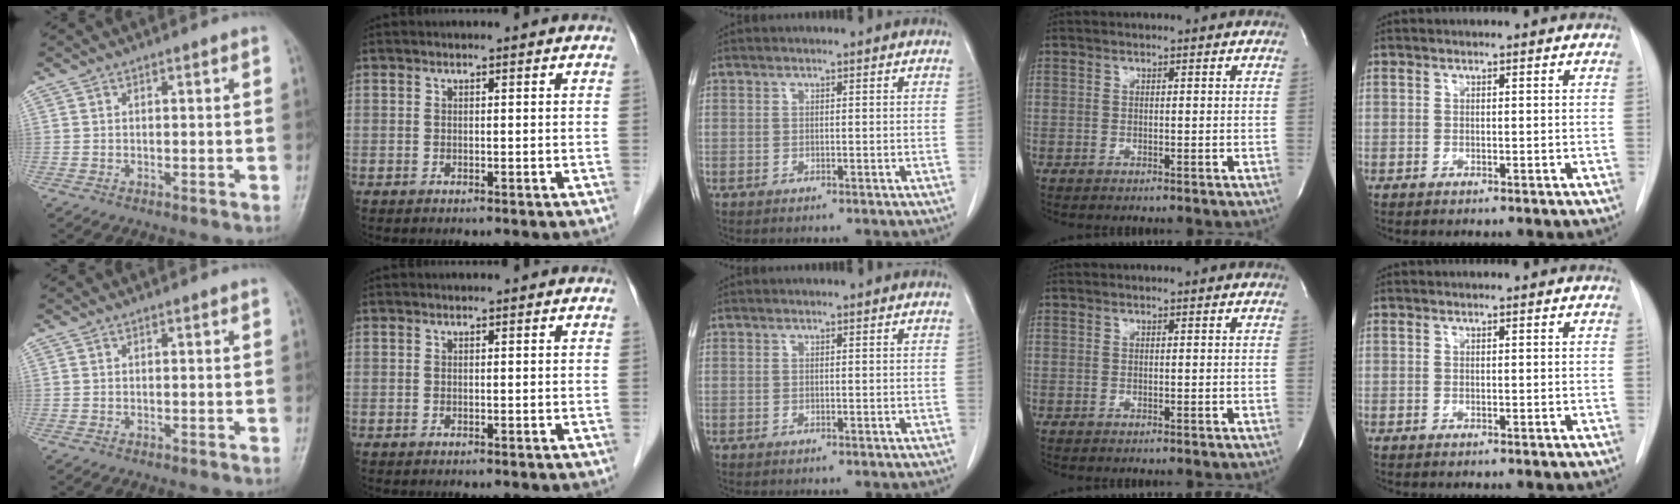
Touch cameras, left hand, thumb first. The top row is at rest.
{}